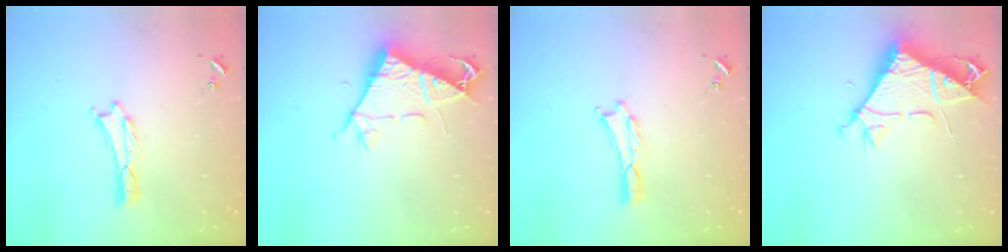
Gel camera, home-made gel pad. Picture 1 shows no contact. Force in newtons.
{"total": 7.7, "press": 7.6, "slide": 1.2}
{"total": 0.0}
{"total": 8.0, "press": 8.0, "slide": 0.7}